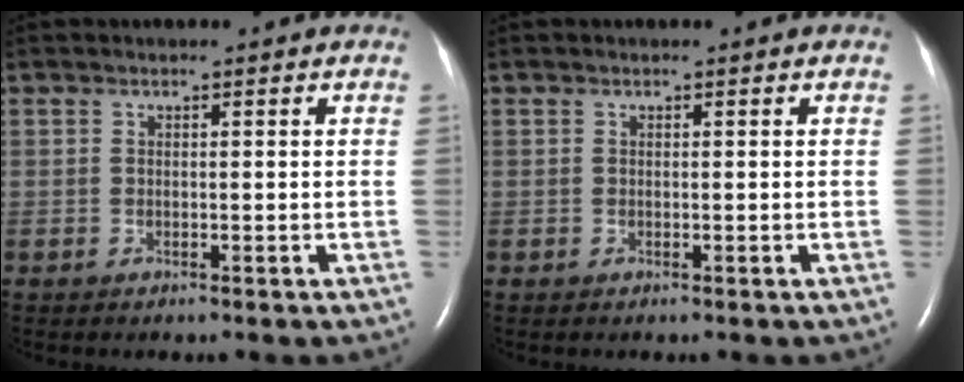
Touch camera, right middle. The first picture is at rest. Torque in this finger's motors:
{"motor_torque": [-0.02, 0.02, 0.00, 0.00]}